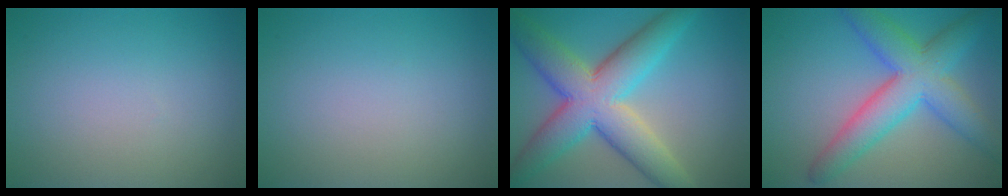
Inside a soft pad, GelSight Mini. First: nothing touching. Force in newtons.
{"total": 0.0}
{"total": 10.1, "press": 10.1, "slide": 0.5}
{"total": 7.7, "press": 7.7, "slide": 0.1}